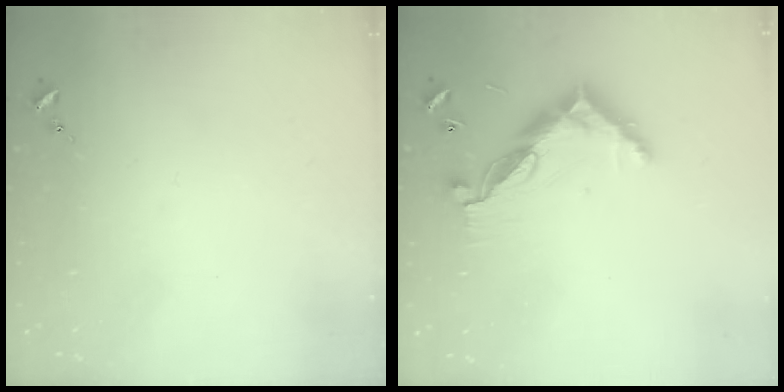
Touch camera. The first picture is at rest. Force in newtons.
{"total": 11.5, "press": 11.4, "slide": 1.0}